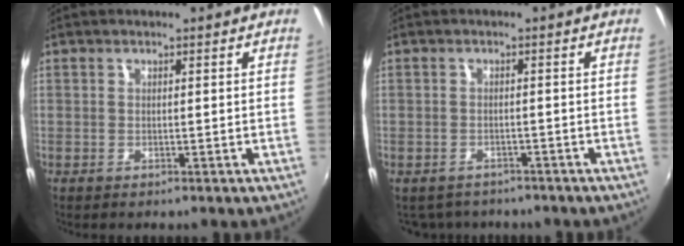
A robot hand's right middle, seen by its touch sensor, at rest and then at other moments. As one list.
[{"total": 5.0, "force": [-4.3, 2.4, 1.0], "torque": [-0.027, -0.012, -0.062]}]